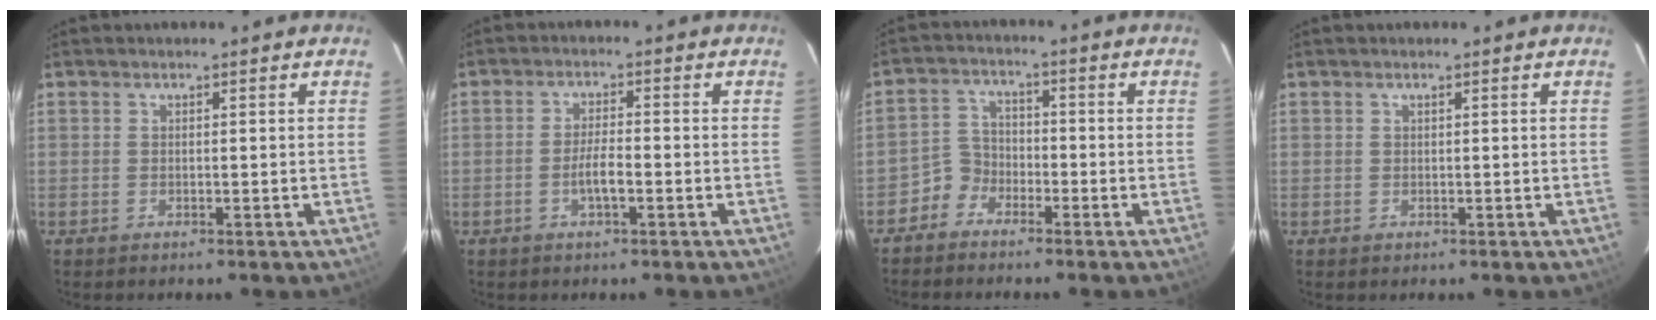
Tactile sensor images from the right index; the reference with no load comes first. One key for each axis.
{"total": 3.4, "fx": -1.4, "fy": 0.6, "fz": 3.0, "tx": -0.061, "ty": 0.001, "tz": -0.025}
{"total": 4.2, "fx": -3.2, "fy": 2.7, "fz": 0.3, "tx": -0.005, "ty": 0.019, "tz": -0.067}
{"total": 0.8, "fx": 0.1, "fy": 0.8, "fz": -0.1, "tx": 0.004, "ty": 0.002, "tz": 0.001}